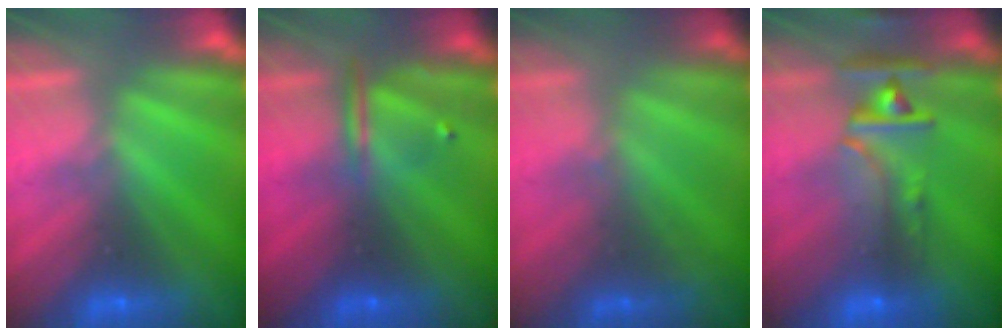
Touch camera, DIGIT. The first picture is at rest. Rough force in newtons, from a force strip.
{"total": 3.2}
{"total": 1.8}
{"total": 6.6}